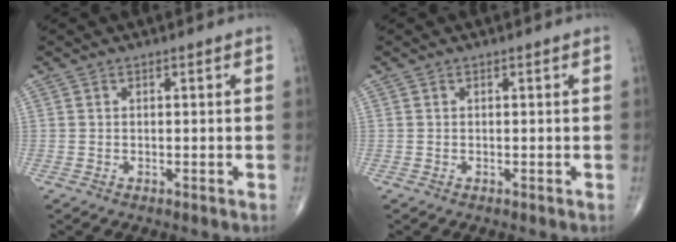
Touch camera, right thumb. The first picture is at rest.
{"total": 0.0}